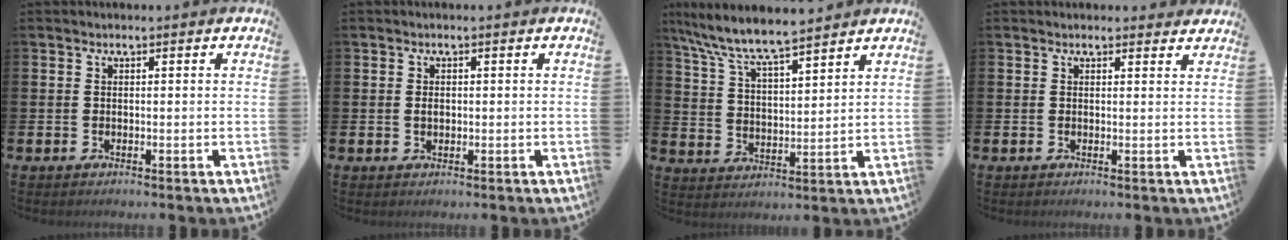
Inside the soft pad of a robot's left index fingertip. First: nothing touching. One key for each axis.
{"total": 1.0, "fx": 0.1, "fy": 0.7, "fz": 0.8, "tx": -0.006, "ty": 0.001, "tz": -0.002}
{"total": 8.1, "fx": 7.6, "fy": 0.8, "fz": 2.7, "tx": -0.083, "ty": -0.043, "tz": 0.135}
{"total": 1.0, "fx": 0.9, "fy": 0.3, "fz": 0.1, "tx": 0.008, "ty": -0.001, "tz": 0.015}